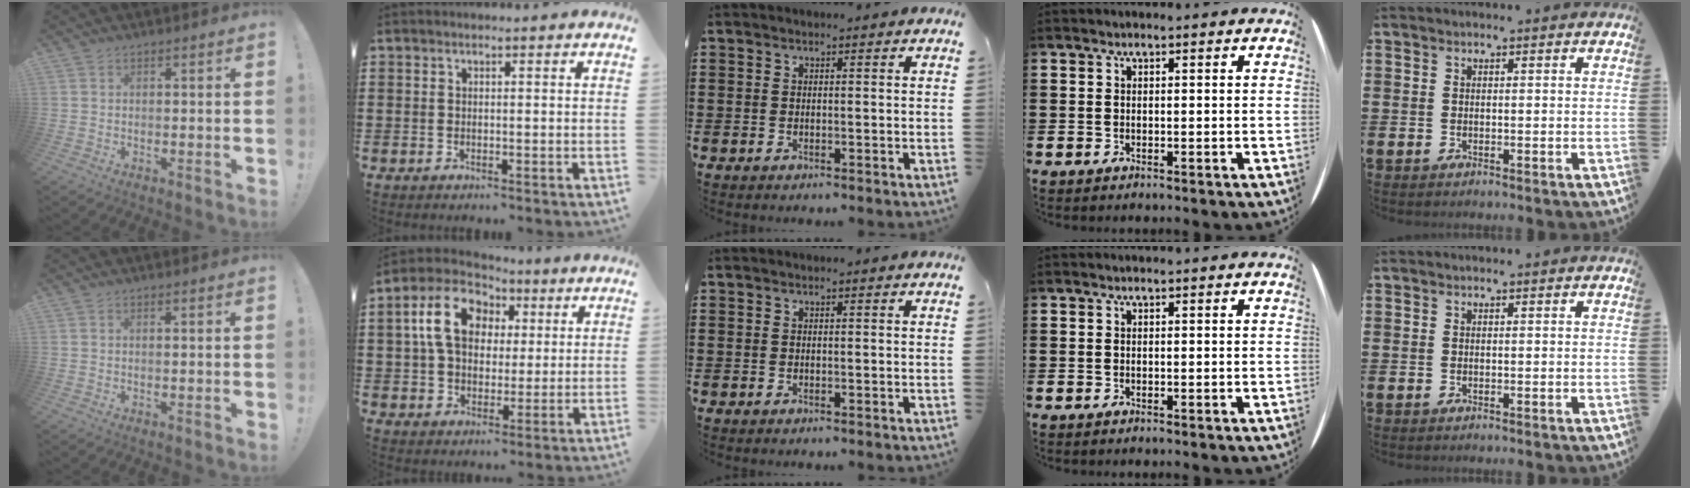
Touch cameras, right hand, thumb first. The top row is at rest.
{"index": {"total": 10.6, "force": [2.7, 8.0, 6.4], "torque": [-0.142, 0.018, 0.046]}}